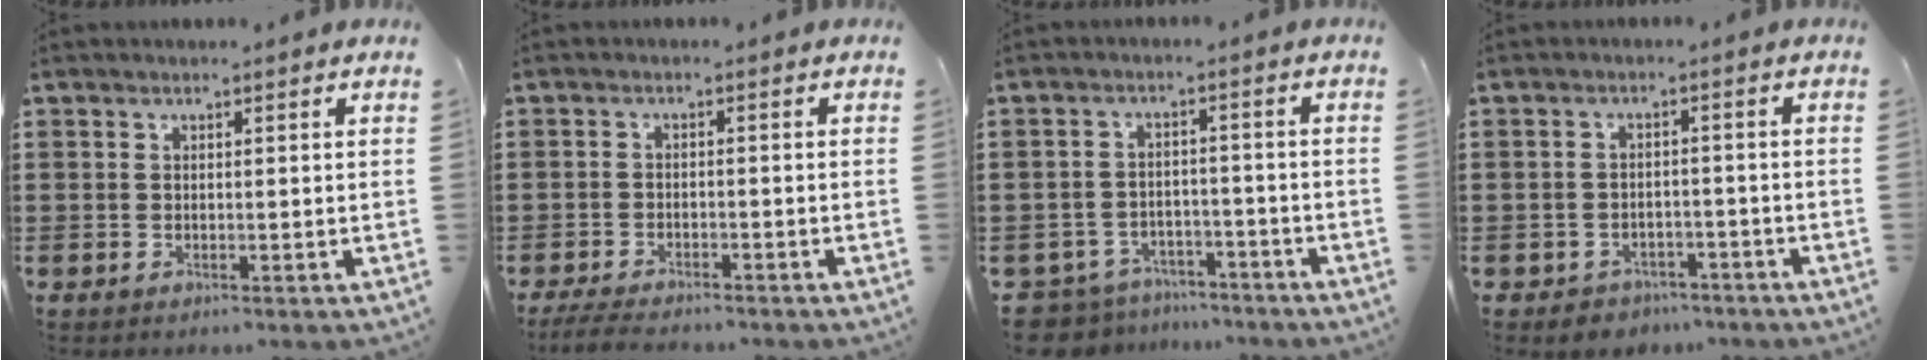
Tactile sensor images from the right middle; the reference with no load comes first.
{"total": 3.4, "force": [-3.2, 0.5, 0.9], "torque": [-0.025, -0.004, -0.067]}
{"total": 5.1, "force": [-5.0, 1.1, 0.2], "torque": [-0.030, 0.001, -0.110]}
{"total": 2.7, "force": [-2.5, 0.8, -0.2], "torque": [-0.006, 0.000, -0.055]}